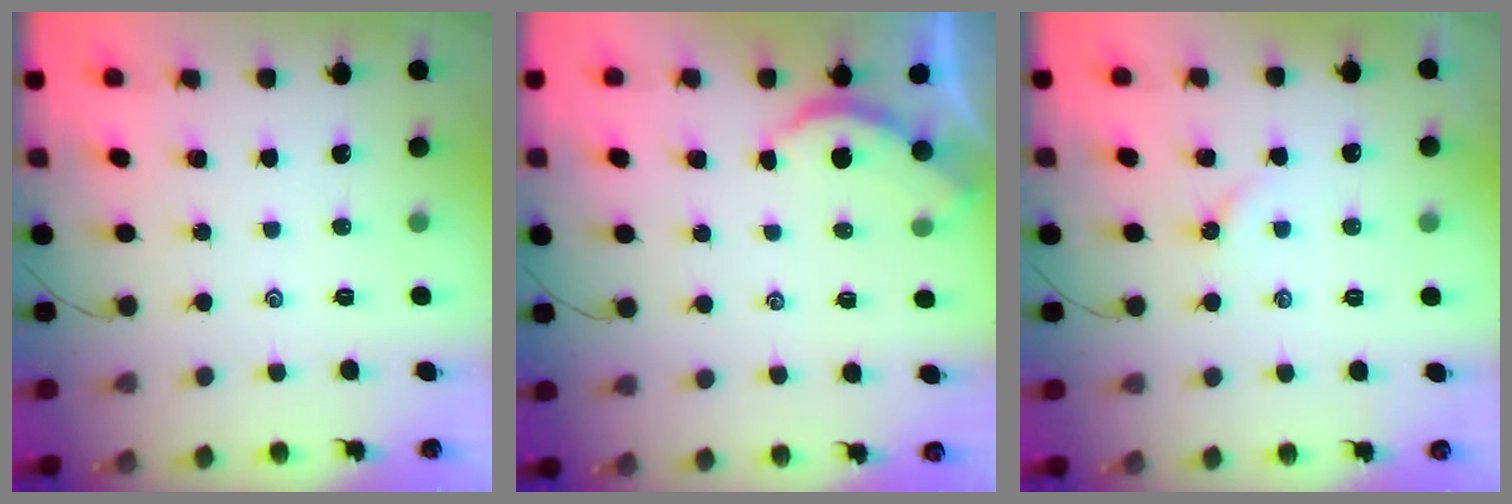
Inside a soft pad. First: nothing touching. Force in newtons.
{"total": 2.0, "press": 2.0, "slide": 0.2}
{"total": 2.3, "press": 2.3, "slide": 0.5}